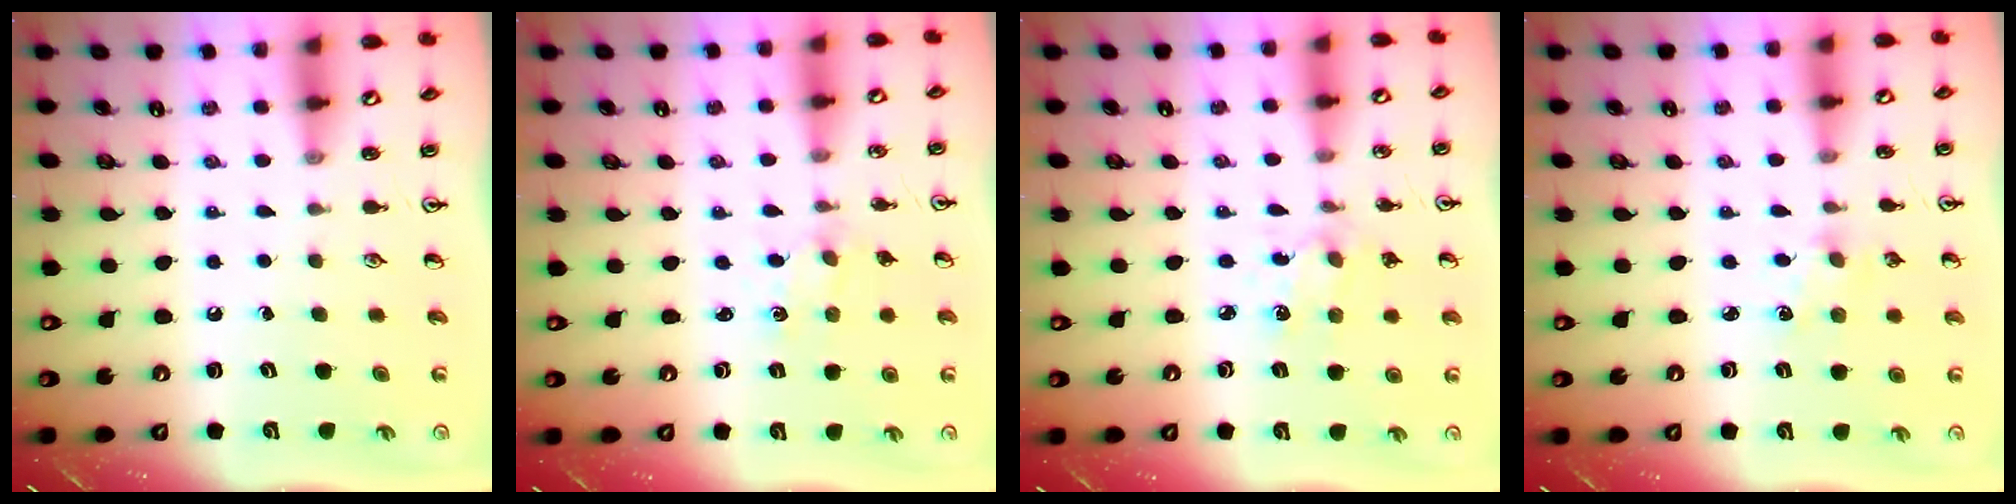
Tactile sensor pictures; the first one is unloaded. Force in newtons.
{"total": 0.6, "press": 0.6, "slide": 0.2}
{"total": 2.1, "press": 2.0, "slide": 0.7}
{"total": 2.5, "press": 2.5, "slide": 0.3}